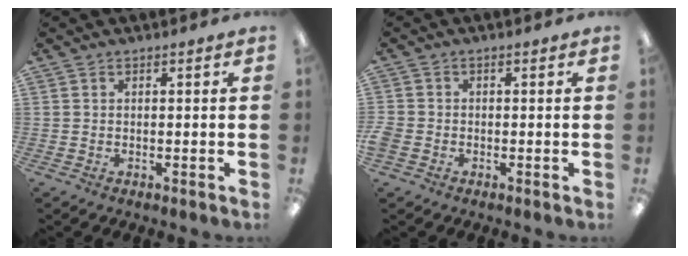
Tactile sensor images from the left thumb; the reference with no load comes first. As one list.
[{"total": 2.3, "force": [-1.1, 1.8, 0.9], "torque": [-0.018, 0.001, -0.021]}]